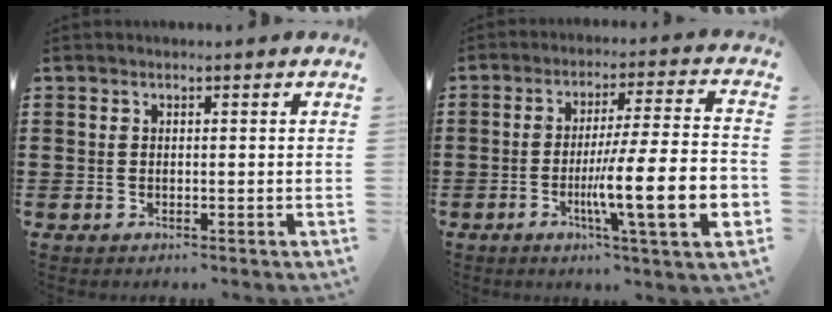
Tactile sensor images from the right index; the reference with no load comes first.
{"total": 14.6, "force": [-4.2, 1.9, 13.9], "torque": [-0.242, -0.011, -0.073]}